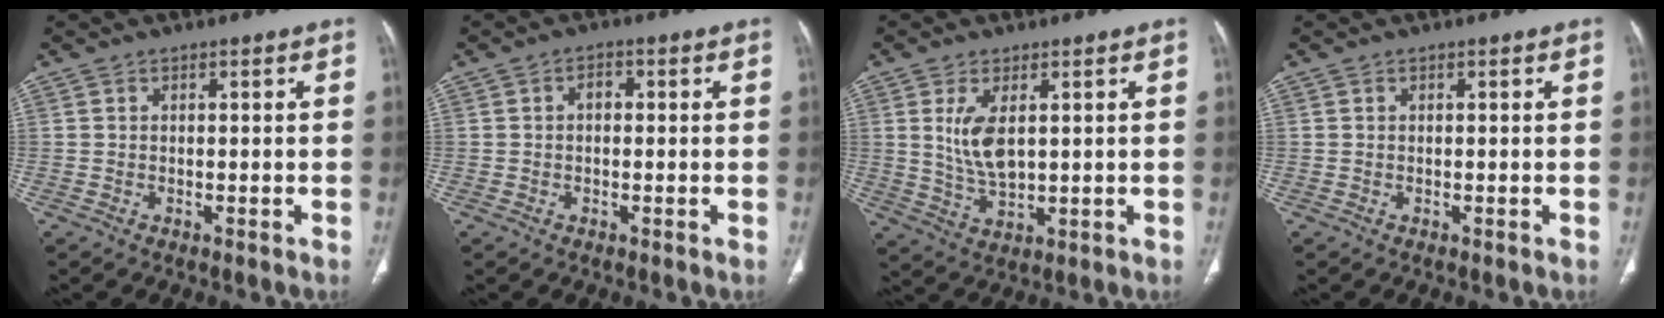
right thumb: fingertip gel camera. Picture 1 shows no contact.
{"total": 1.9, "force": [0.1, 1.4, 1.3], "torque": [-0.016, 0.009, -0.002]}
{"total": 7.2, "force": [1.8, 3.4, 6.0], "torque": [-0.118, -0.015, 0.048]}
{"total": 0.0}